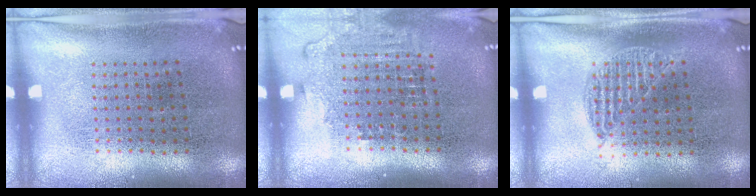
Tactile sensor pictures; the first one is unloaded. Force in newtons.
{"total": 1.4, "press": 1.2, "slide": 0.6}
{"total": 1.0, "press": 0.8, "slide": 0.5}